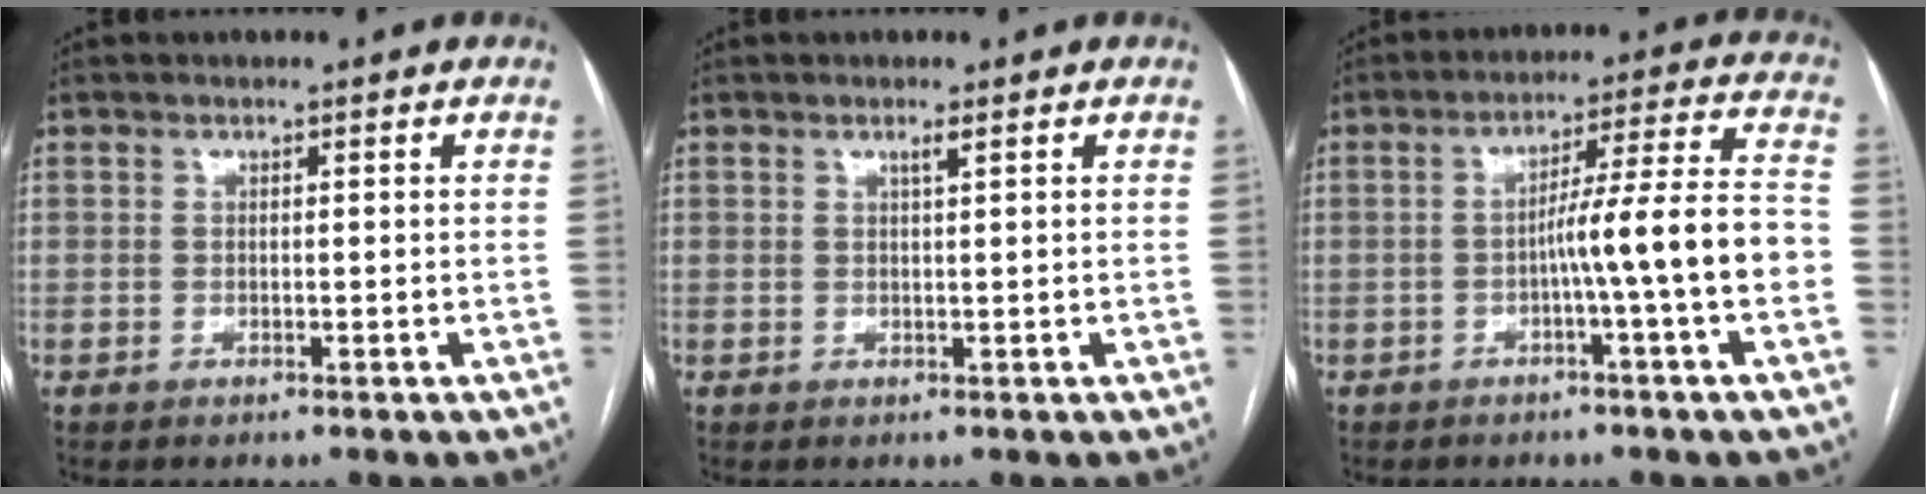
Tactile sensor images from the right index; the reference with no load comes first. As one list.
[{"total": 0.9, "force": [0.5, -0.2, 0.8], "torque": [-0.019, -0.002, 0.012]}, {"total": 10.4, "force": [-2.7, -1.1, 10.0], "torque": [-0.155, 0.019, -0.043]}]